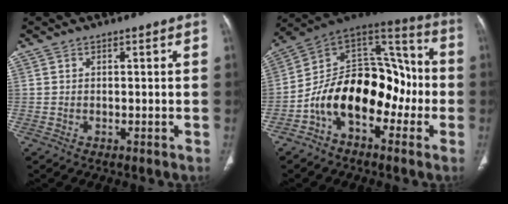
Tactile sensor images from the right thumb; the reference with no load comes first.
{"total": 19.1, "force": [-5.7, 11.9, 13.9], "torque": [-0.193, 0.084, -0.101]}